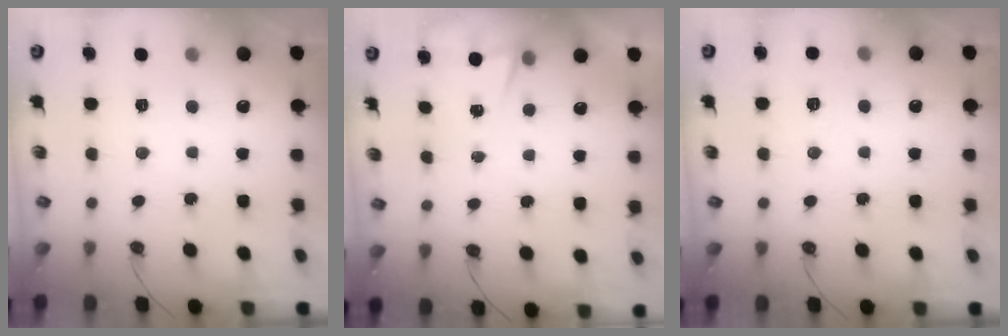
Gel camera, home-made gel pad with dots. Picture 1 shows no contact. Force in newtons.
{"total": 1.3, "press": 0.7, "slide": 1.1}
{"total": 3.9, "press": 2.5, "slide": 3.0}